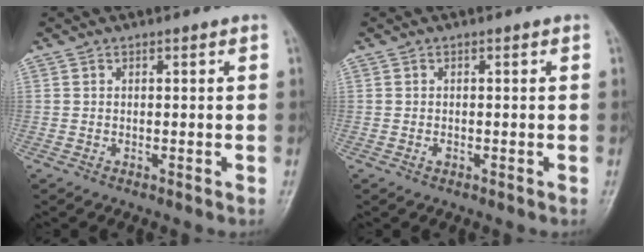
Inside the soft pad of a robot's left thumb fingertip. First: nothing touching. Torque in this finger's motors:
{"motor_torque": [-0.10, 0.04, 0.10, 0.01, 0.00]}